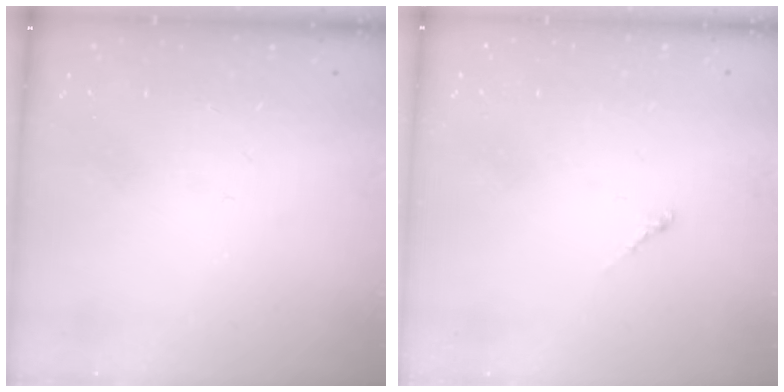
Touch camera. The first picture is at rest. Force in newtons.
{"total": 0.8, "press": 0.6, "slide": 0.4}